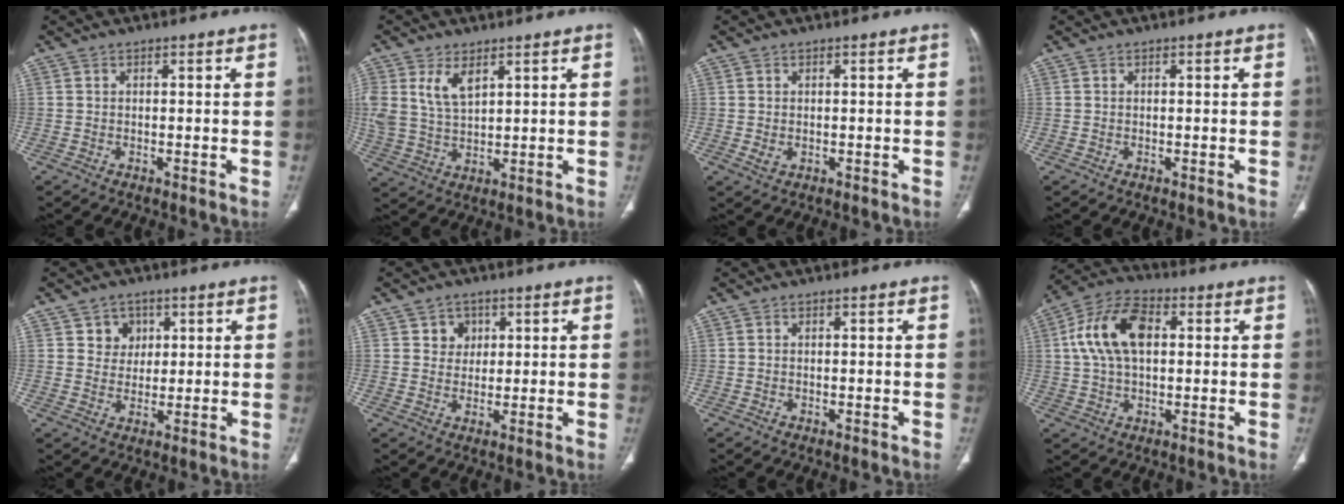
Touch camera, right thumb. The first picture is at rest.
{"total": 7.9, "force": [3.7, 4.2, 5.5], "torque": [-0.108, -0.012, 0.083]}
{"total": 1.8, "force": [-0.2, 1.3, 1.3], "torque": [-0.027, -0.001, 0.002]}
{"total": 0.0}
{"total": 4.7, "force": [1.9, 4.1, 1.2], "torque": [0.009, -0.005, 0.030]}
{"total": 3.8, "force": [1.5, 3.3, 1.1], "torque": [0.006, -0.005, 0.022]}
{"total": 0.0}
{"total": 12.9, "force": [2.3, 7.6, 10.2], "torque": [-0.197, 0.023, 0.037]}